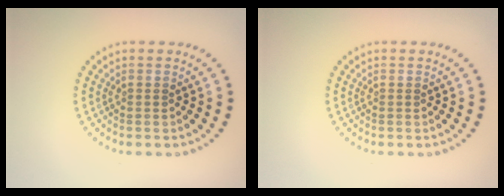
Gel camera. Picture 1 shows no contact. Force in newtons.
{"total": 0.0}